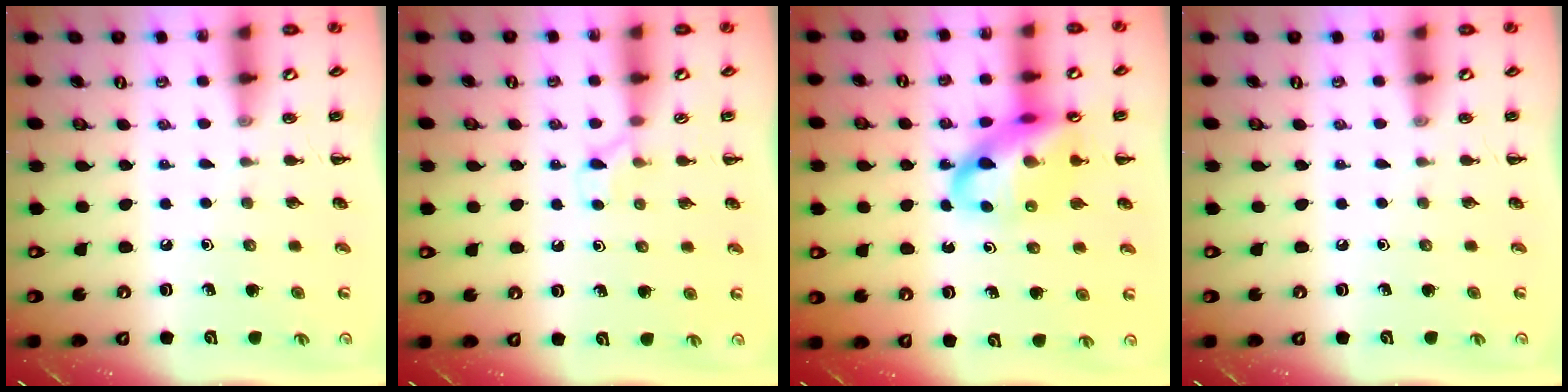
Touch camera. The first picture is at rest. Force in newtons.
{"total": 3.6, "press": 3.4, "slide": 1.3}
{"total": 15.0, "press": 14.5, "slide": 3.8}
{"total": 0.0}